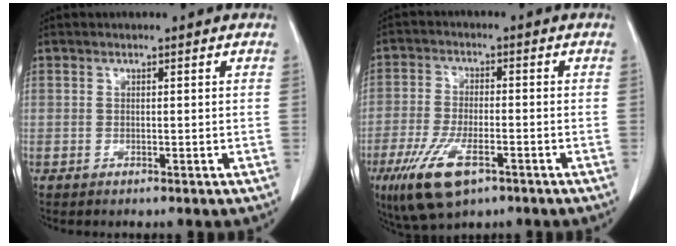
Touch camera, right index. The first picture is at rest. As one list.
[{"total": 9.8, "force": [-5.1, 3.8, 7.5], "torque": [-0.151, -0.015, -0.084]}]